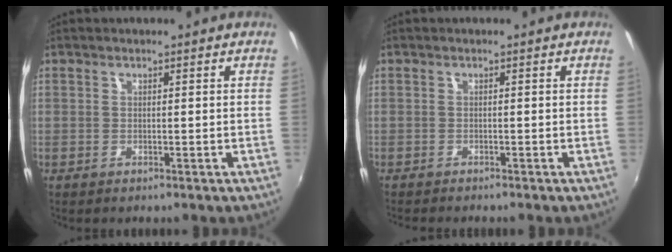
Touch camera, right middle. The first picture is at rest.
{"total": 2.0, "force": [-1.9, 0.2, 0.5], "torque": [-0.017, -0.015, -0.033]}